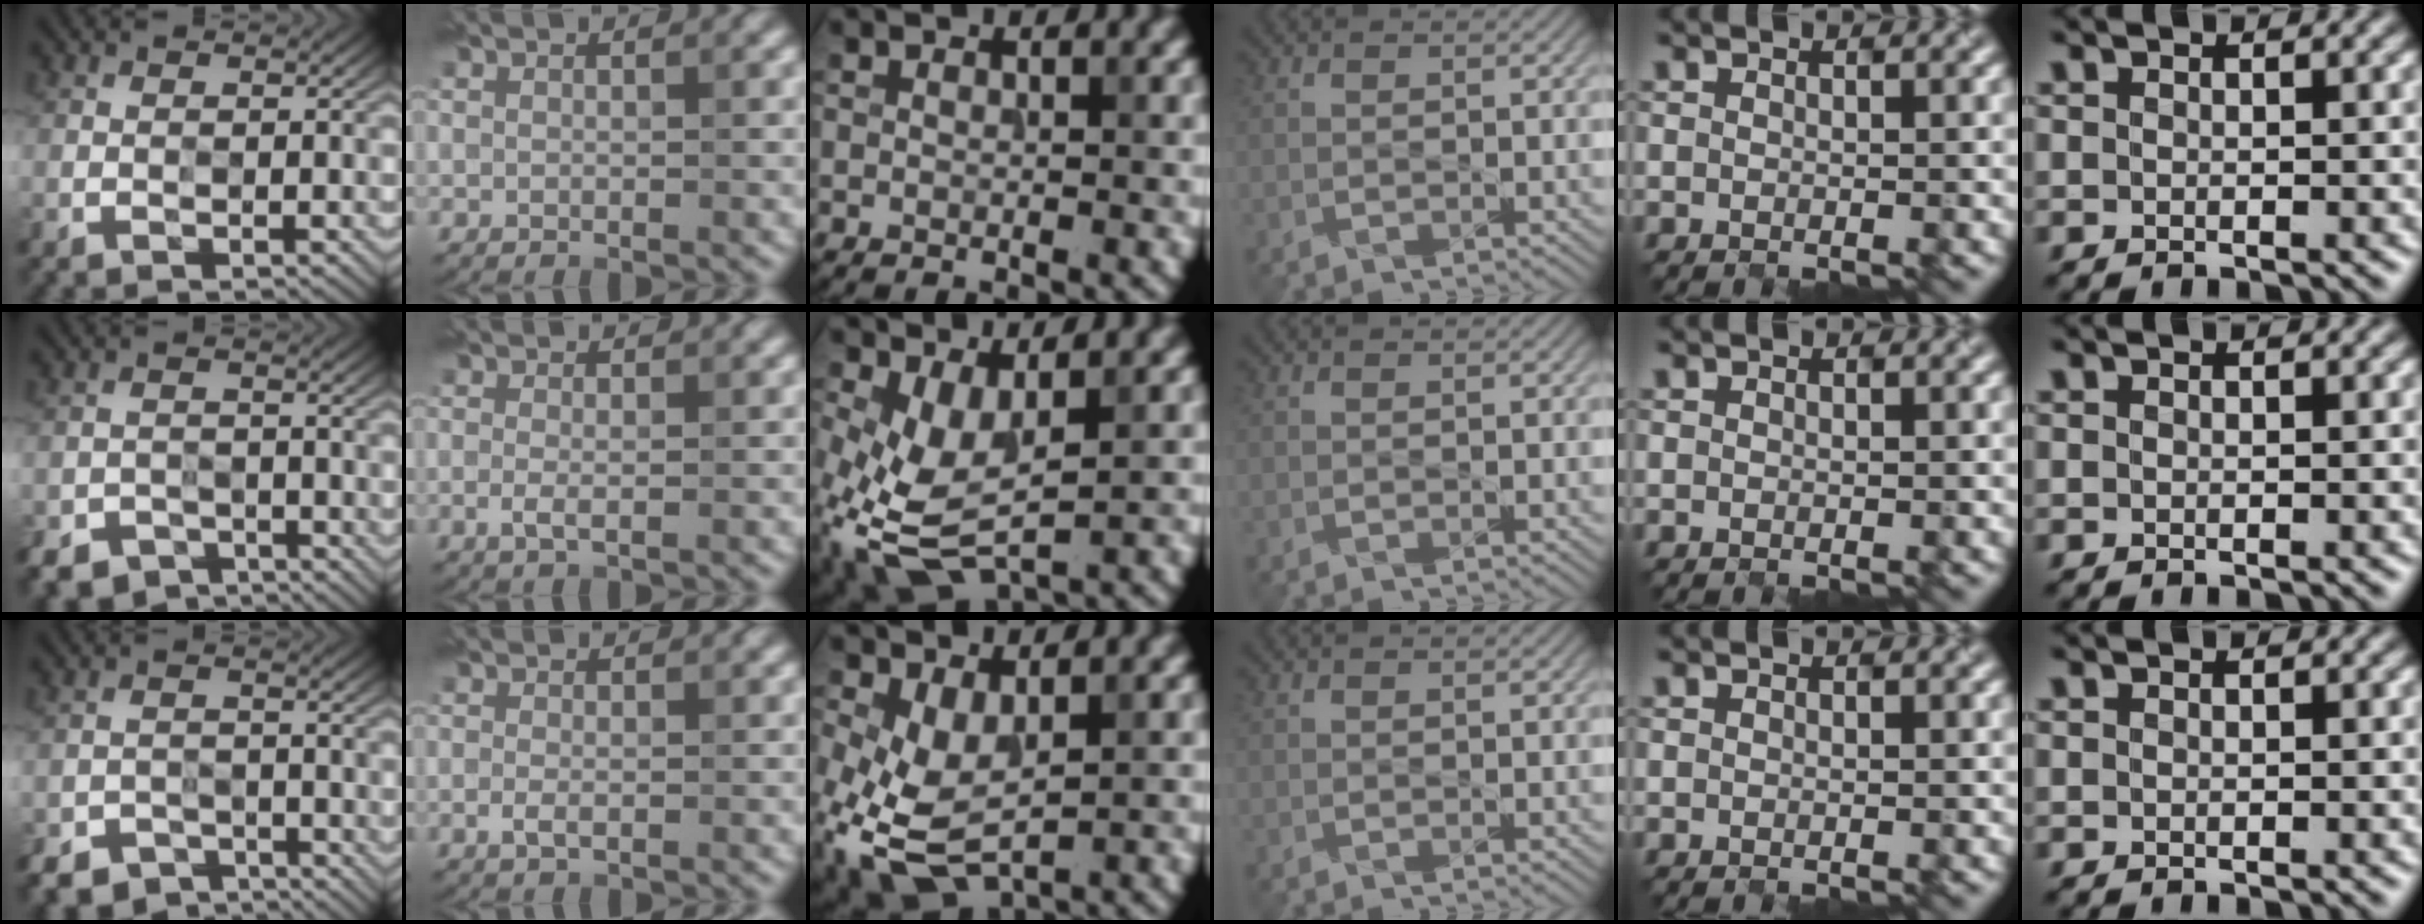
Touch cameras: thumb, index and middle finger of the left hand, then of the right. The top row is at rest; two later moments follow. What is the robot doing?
{"motion": "close", "object": "glasses case"}